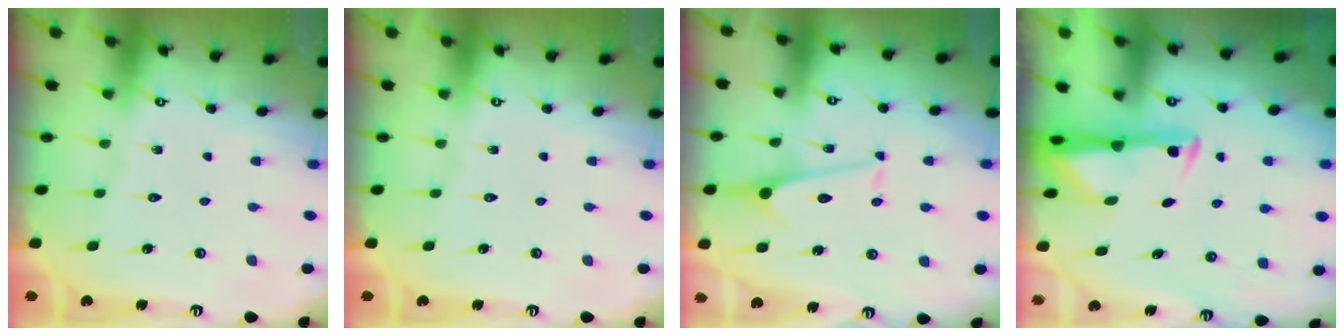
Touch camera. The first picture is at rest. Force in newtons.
{"total": 0.0}
{"total": 6.4, "press": 6.4, "slide": 0.7}
{"total": 2.9, "press": 2.9, "slide": 0.6}